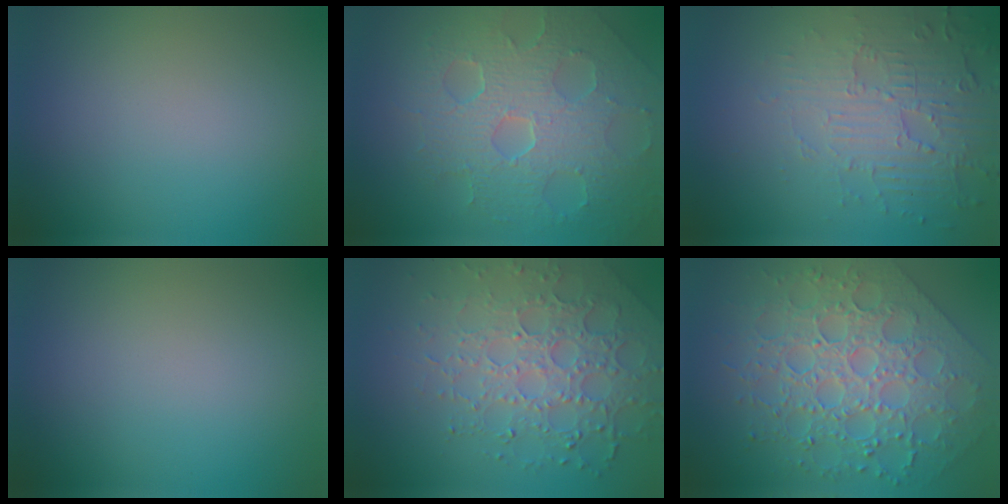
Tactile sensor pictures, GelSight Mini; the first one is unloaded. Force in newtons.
{"total": 8.4, "press": 5.7, "slide": 6.1}
{"total": 5.7, "press": 3.7, "slide": 4.3}
{"total": 0.0}
{"total": 6.2, "press": 4.8, "slide": 3.9}
{"total": 6.8, "press": 6.0, "slide": 3.3}